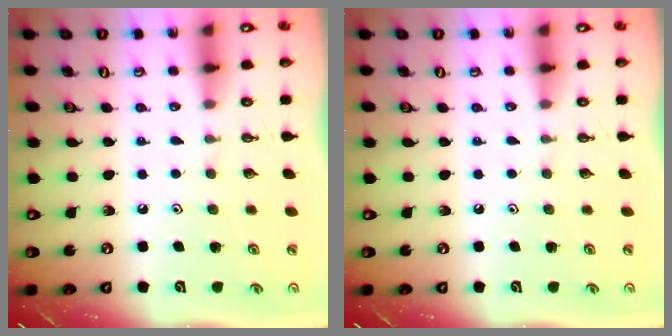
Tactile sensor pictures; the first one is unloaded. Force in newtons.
{"total": 0.0}